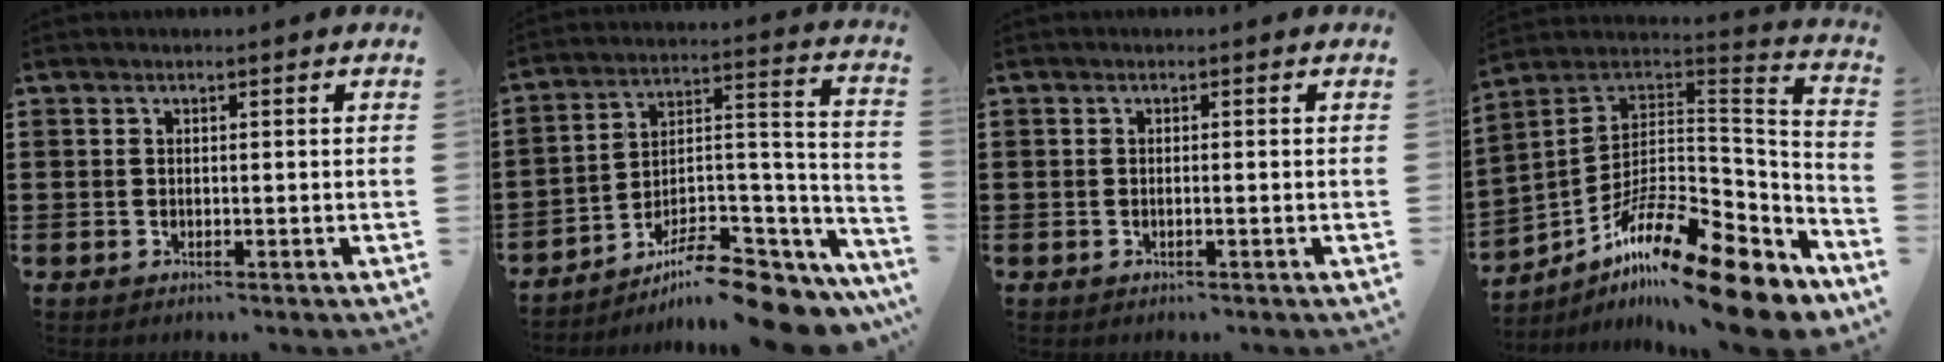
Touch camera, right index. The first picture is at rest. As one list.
[{"total": 10.4, "force": [-8.4, 2.7, 5.5], "torque": [-0.085, 0.019, -0.156]}, {"total": 0.6, "force": [-0.3, -0.2, 0.5], "torque": [-0.008, -0.003, -0.005]}, {"total": 18.6, "force": [-12.6, 4.4, 13.0], "torque": [-0.209, 0.033, -0.219]}]